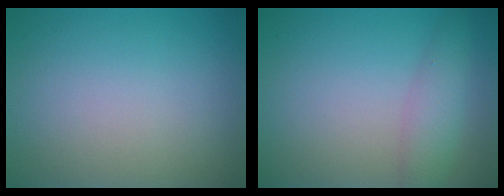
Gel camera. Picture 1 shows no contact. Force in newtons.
{"total": 2.8, "press": 2.8, "slide": 0.1}